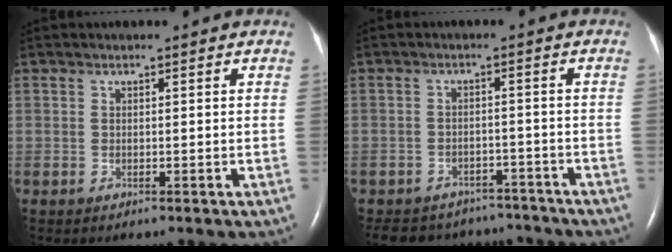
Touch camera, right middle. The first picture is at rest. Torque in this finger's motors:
{"motor_torque": [0.05, -0.20, 0.06, 0.04]}